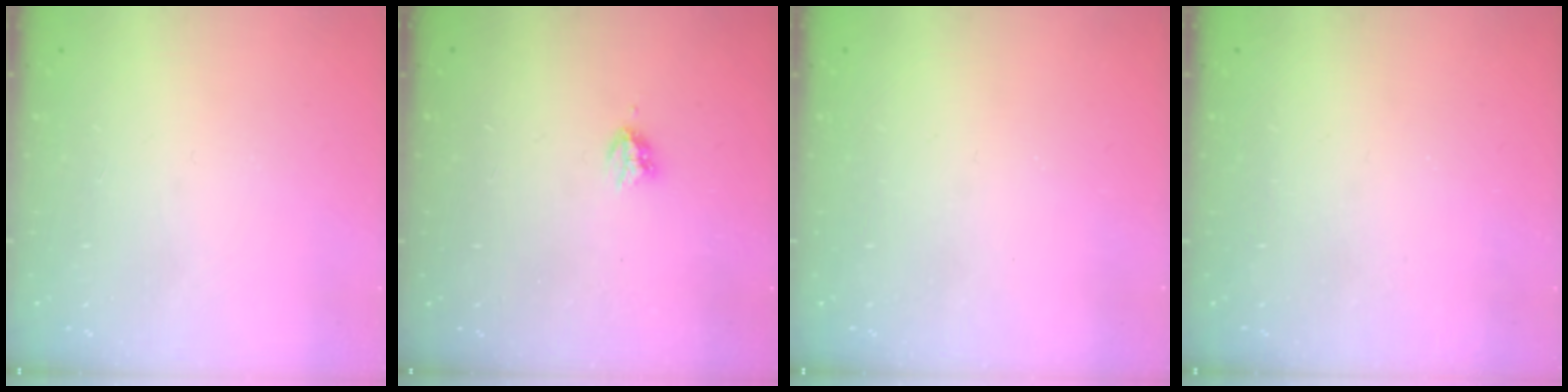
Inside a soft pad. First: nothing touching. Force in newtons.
{"total": 2.9, "press": 2.9, "slide": 0.5}
{"total": 0.0}
{"total": 0.0}